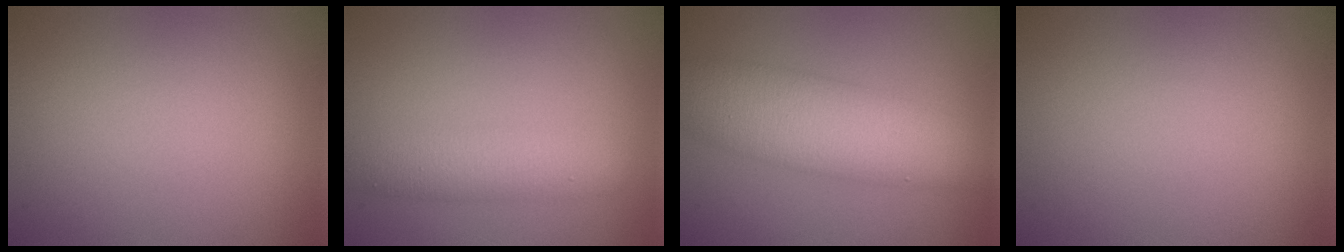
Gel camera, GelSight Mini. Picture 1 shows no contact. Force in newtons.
{"total": 3.3, "press": 3.3, "slide": 0.1}
{"total": 8.1, "press": 8.1, "slide": 0.0}
{"total": 0.0}